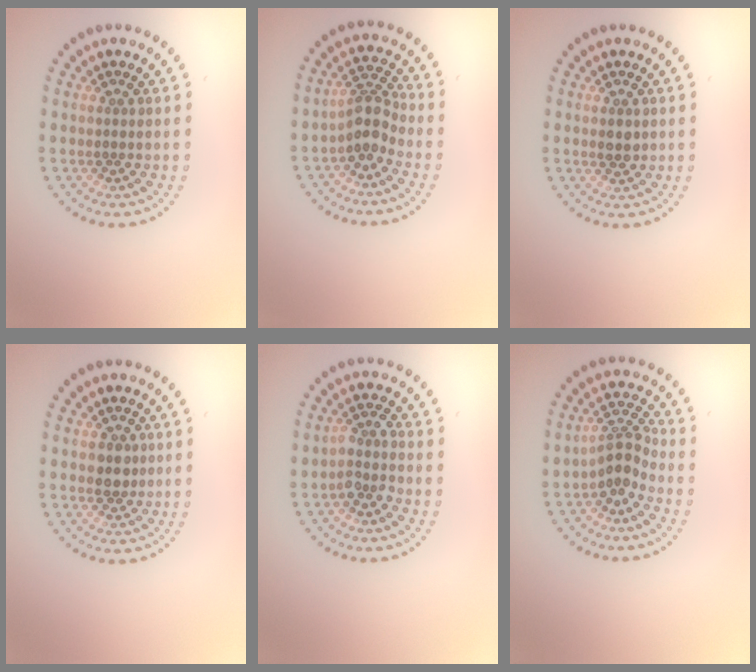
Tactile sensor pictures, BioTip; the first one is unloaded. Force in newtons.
{"total": 2.6, "press": 2.0, "slide": 1.7}
{"total": 1.4, "press": 1.4, "slide": 0.1}
{"total": 1.8, "press": 1.7, "slide": 0.6}
{"total": 2.1, "press": 1.7, "slide": 1.3}
{"total": 2.6, "press": 1.9, "slide": 1.8}